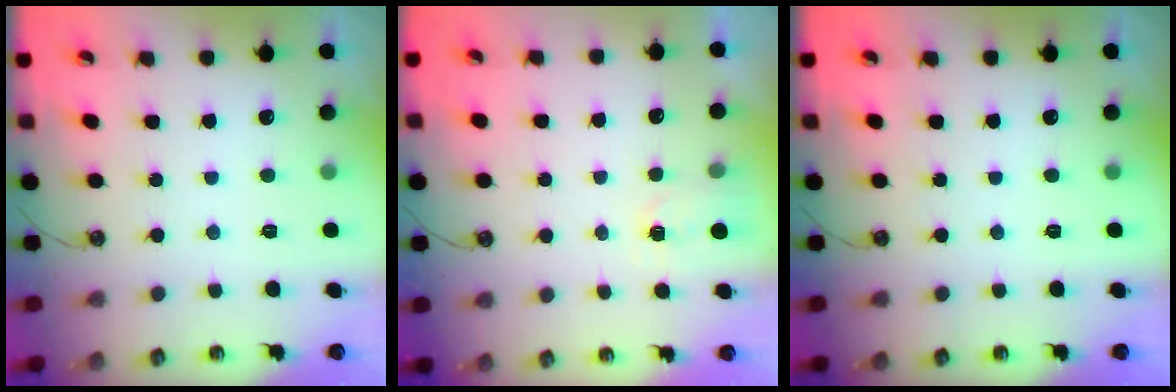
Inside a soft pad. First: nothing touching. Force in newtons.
{"total": 1.3, "press": 1.2, "slide": 0.2}
{"total": 0.0}